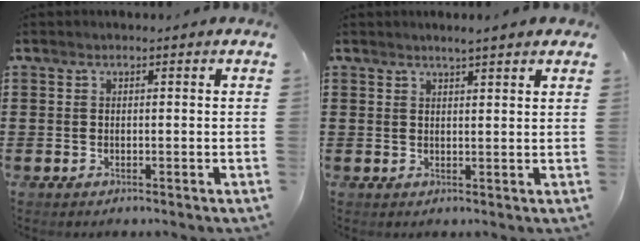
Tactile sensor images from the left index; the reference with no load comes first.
{"total": 2.2, "force": [1.9, -0.3, 0.9], "torque": [-0.021, 0.002, 0.036]}